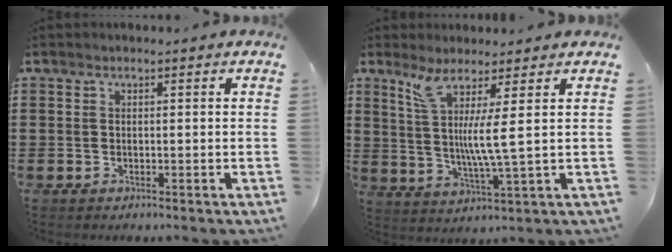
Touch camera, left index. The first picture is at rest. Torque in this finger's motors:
{"motor_torque": [1.11, -1.03, 0.38, 0.21]}